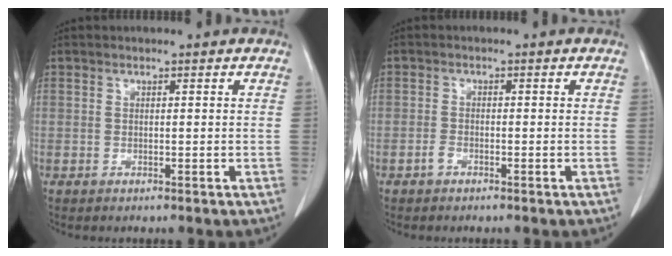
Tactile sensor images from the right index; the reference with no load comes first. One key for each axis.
{"total": 1.2, "fx": -0.8, "fy": 0.5, "fz": 0.6, "tx": -0.012, "ty": 0.002, "tz": -0.016}